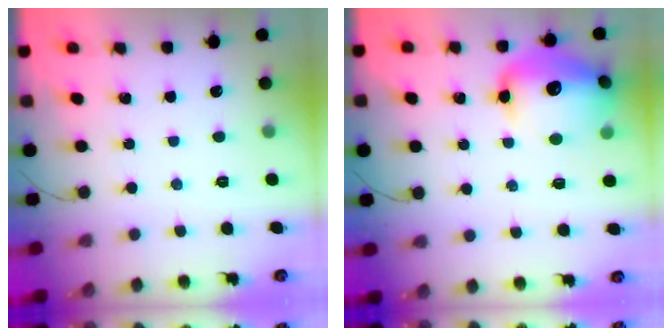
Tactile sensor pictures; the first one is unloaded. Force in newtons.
{"total": 17.1, "press": 16.9, "slide": 2.4}